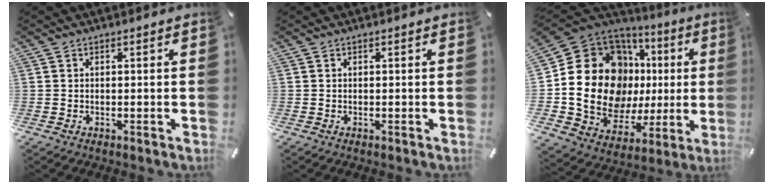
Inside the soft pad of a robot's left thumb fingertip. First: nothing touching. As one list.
[{"total": 0.0}, {"total": 22.5, "force": [2.9, 17.2, 14.1], "torque": [-0.254, -0.043, 0.070]}]